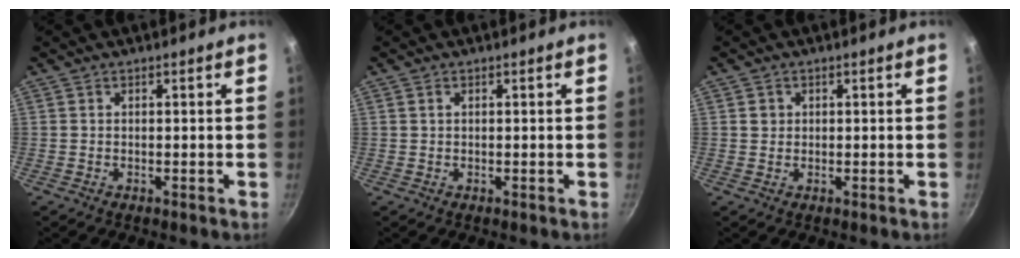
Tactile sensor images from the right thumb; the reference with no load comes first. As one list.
[{"total": 0.6, "force": [0.2, 0.4, 0.4], "torque": [-0.006, 0.002, 0.004]}, {"total": 1.5, "force": [0.4, 1.4, 0.4], "torque": [-0.002, 0.004, 0.005]}]